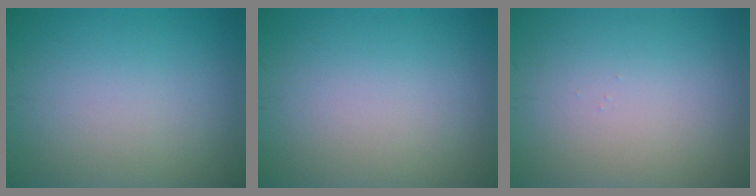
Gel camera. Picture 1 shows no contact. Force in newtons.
{"total": 0.0}
{"total": 0.0}